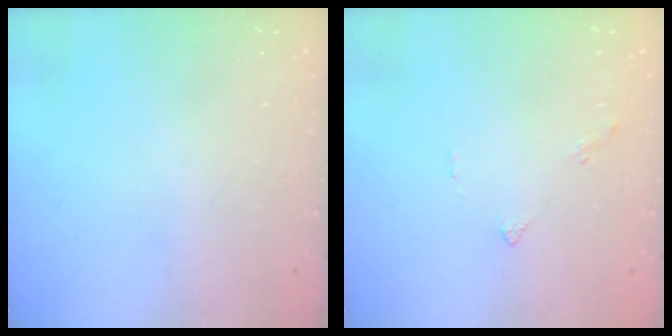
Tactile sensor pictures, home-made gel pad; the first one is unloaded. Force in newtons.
{"total": 1.4, "press": 1.4, "slide": 0.4}